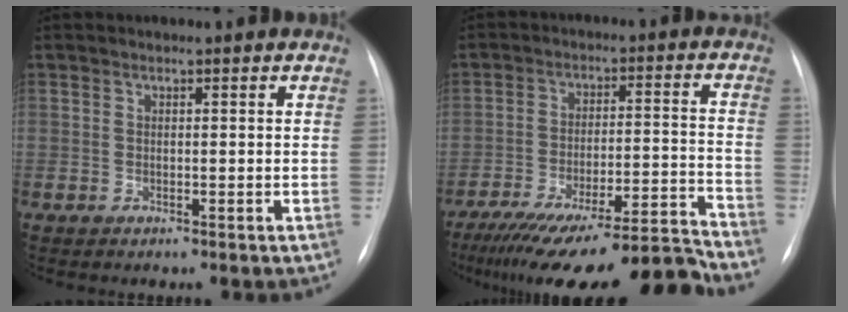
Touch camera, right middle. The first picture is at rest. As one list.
[{"total": 19.4, "force": [-17.3, -0.2, 8.8], "torque": [-0.122, 0.006, -0.265]}]